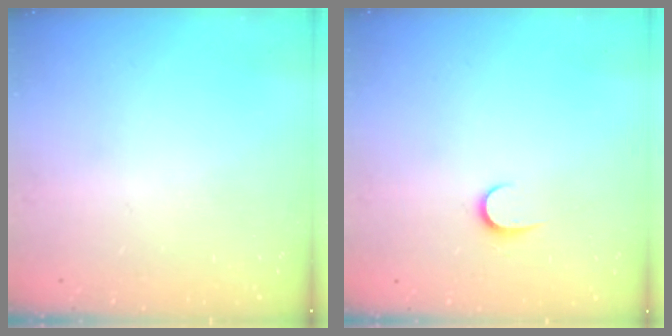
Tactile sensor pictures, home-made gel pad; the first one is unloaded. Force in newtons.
{"total": 5.1, "press": 5.1, "slide": 0.5}